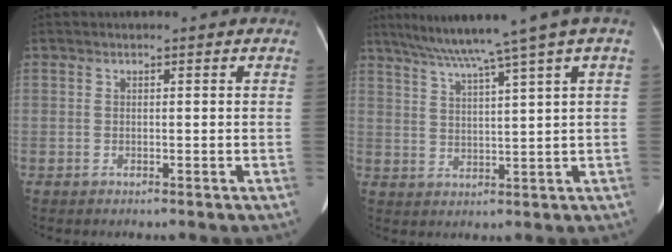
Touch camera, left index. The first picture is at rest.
{"total": 10.6, "force": [7.6, -2.4, 7.0], "torque": [-0.108, 0.011, 0.114]}